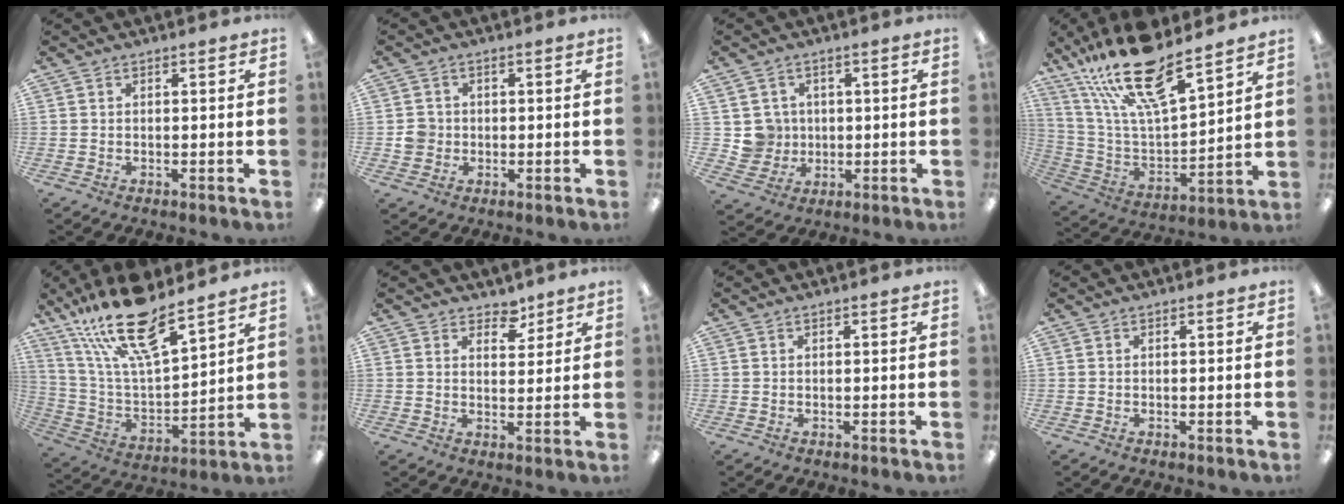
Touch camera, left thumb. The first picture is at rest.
{"total": 3.7, "force": [-0.2, 3.6, 0.9], "torque": [-0.011, 0.004, -0.005]}
{"total": 6.1, "force": [1.1, 6.0, 0.3], "torque": [-0.006, 0.002, 0.025]}
{"total": 21.5, "force": [16.1, 6.1, 12.9], "torque": [-0.243, -0.096, 0.279]}
{"total": 20.5, "force": [15.2, 6.1, 12.4], "torque": [-0.248, -0.087, 0.263]}
{"total": 4.8, "force": [3.9, 2.6, 1.3], "torque": [-0.003, -0.025, 0.066]}
{"total": 0.0}
{"total": 0.0}